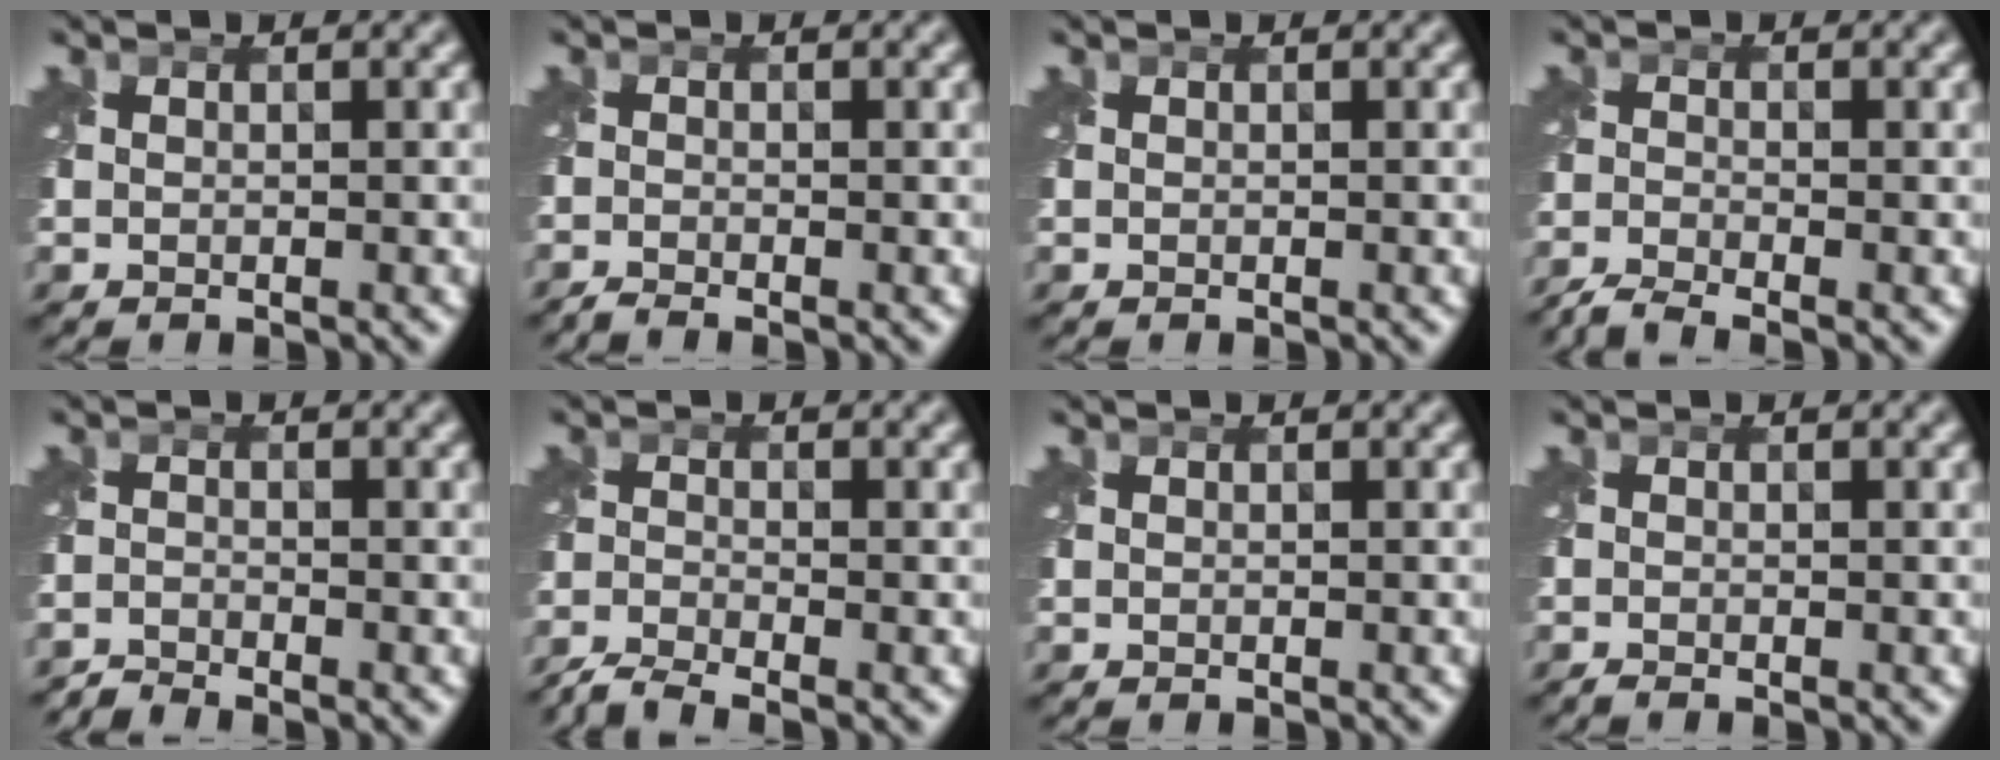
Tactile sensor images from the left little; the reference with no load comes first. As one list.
[{"total": 1.1, "force": [-1.0, 0.0, 0.3], "torque": [-0.007, -0.002, -0.028]}, {"total": 0.0}, {"total": 2.8, "force": [-2.5, 0.5, 1.1], "torque": [-0.025, -0.004, -0.060]}, {"total": 1.7, "force": [-1.7, -0.1, 0.0], "torque": [-0.002, 0.003, -0.041]}, {"total": 3.3, "force": [-3.0, 0.6, 1.3], "torque": [-0.029, -0.005, -0.069]}, {"total": 0.0}, {"total": 0.5, "force": [-0.5, 0.0, 0.2], "torque": [-0.005, -0.002, -0.014]}]